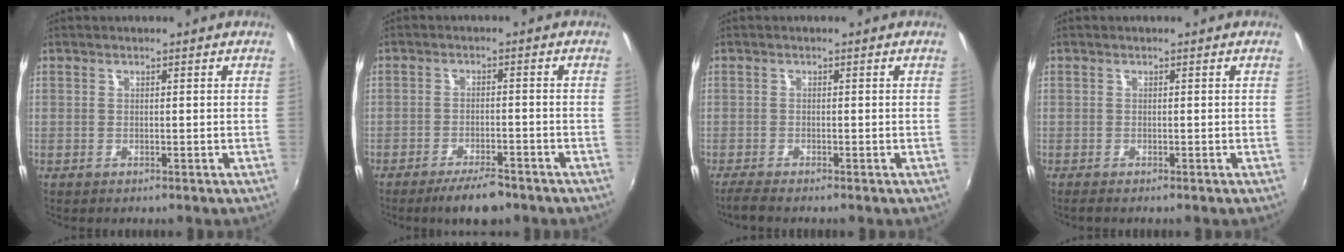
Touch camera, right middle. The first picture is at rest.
{"total": 6.5, "force": [-5.2, 1.7, 3.6], "torque": [-0.082, -0.008, -0.084]}
{"total": 2.1, "force": [-1.8, -0.1, 1.1], "torque": [-0.028, -0.006, -0.035]}
{"total": 0.6, "force": [-0.5, -0.1, 0.3], "torque": [-0.004, -0.002, -0.010]}